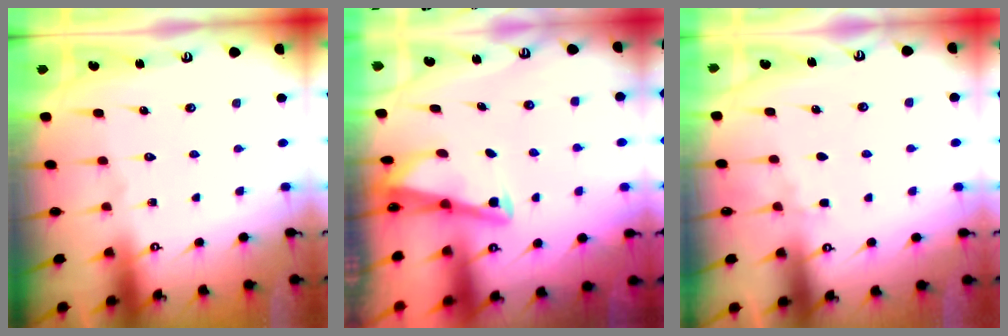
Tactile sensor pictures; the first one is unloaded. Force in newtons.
{"total": 2.9, "press": 2.8, "slide": 0.4}
{"total": 2.9, "press": 2.8, "slide": 0.5}